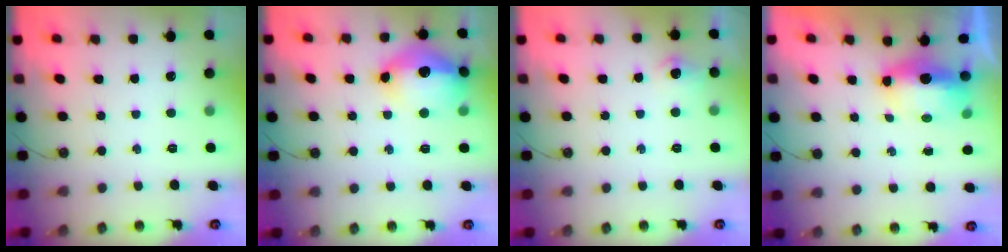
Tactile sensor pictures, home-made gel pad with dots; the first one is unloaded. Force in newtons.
{"total": 15.9, "press": 15.8, "slide": 1.7}
{"total": 7.2, "press": 7.2, "slide": 1.0}
{"total": 7.3, "press": 7.2, "slide": 1.4}